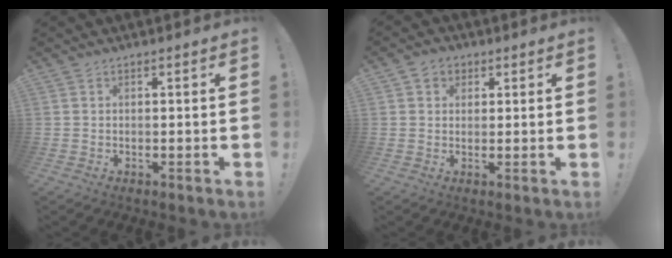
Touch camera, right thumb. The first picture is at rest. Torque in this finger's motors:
{"motor_torque": [-0.33, 0.29, 0.09, 0.14, 0.00]}